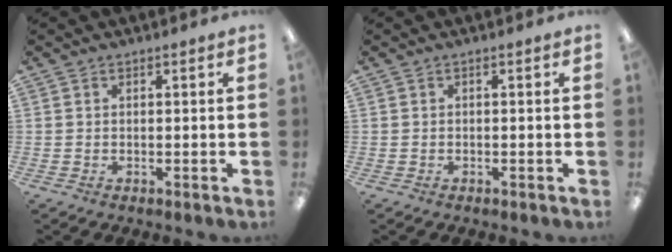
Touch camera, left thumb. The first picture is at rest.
{"total": 0.0}